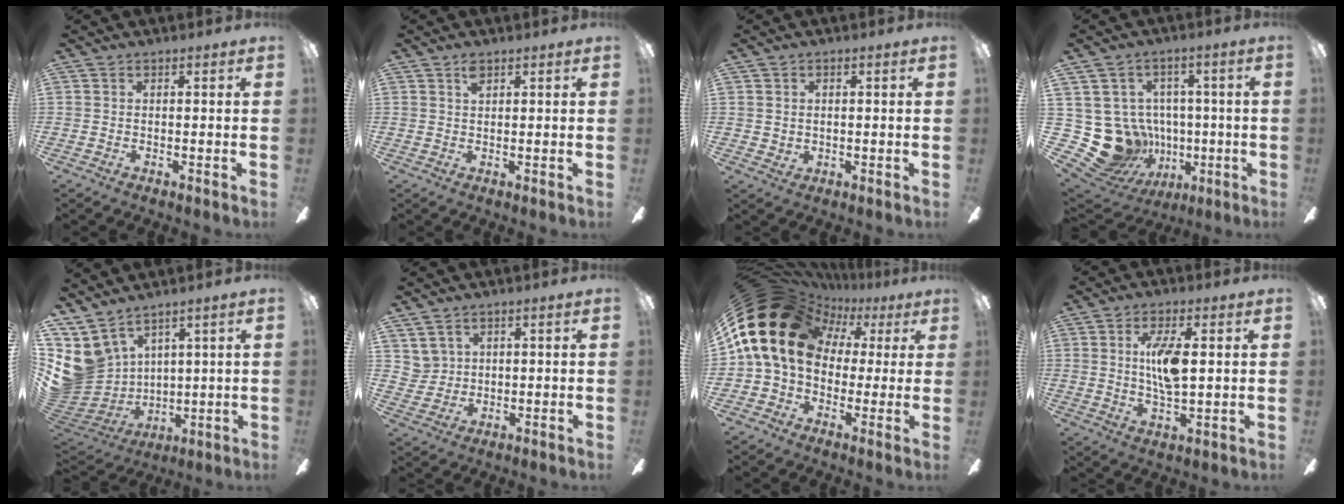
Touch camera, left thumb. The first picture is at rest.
{"total": 2.2, "force": [1.5, 0.9, 1.3], "torque": [-0.021, 0.000, 0.024]}
{"total": 1.4, "force": [0.8, 1.2, 0.0], "torque": [0.007, -0.001, 0.012]}
{"total": 16.4, "force": [-3.2, 14.8, 6.5], "torque": [-0.164, 0.000, -0.019]}
{"total": 10.8, "force": [6.0, 8.3, 3.4], "torque": [-0.121, -0.050, 0.124]}
{"total": 3.8, "force": [2.4, 2.9, -0.1], "torque": [-0.014, -0.002, 0.048]}
{"total": 20.8, "force": [5.2, 15.2, 13.2], "torque": [-0.292, -0.022, 0.092]}
{"total": 8.7, "force": [1.8, 3.2, 7.9], "torque": [-0.157, -0.002, 0.025]}